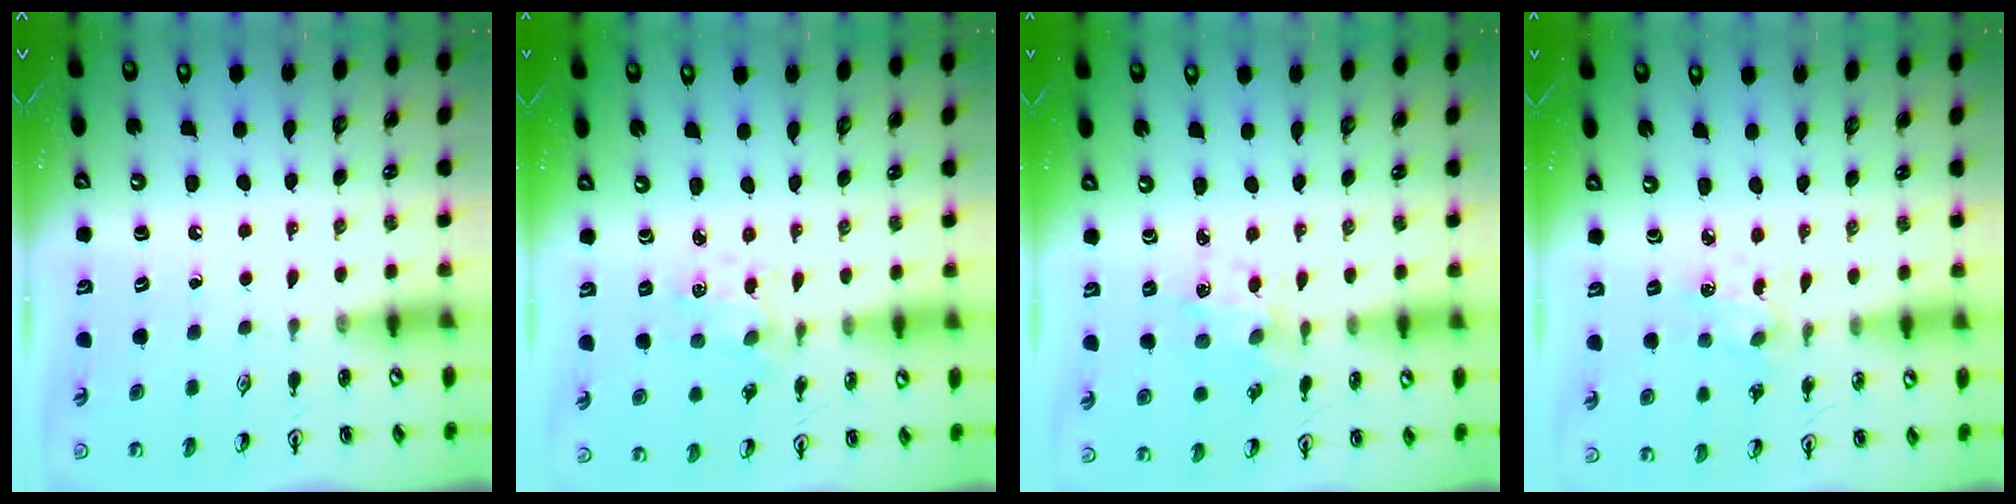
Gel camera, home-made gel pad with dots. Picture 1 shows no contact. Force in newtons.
{"total": 1.1, "press": 1.1, "slide": 0.3}
{"total": 2.3, "press": 2.2, "slide": 0.6}
{"total": 2.2, "press": 2.1, "slide": 0.5}